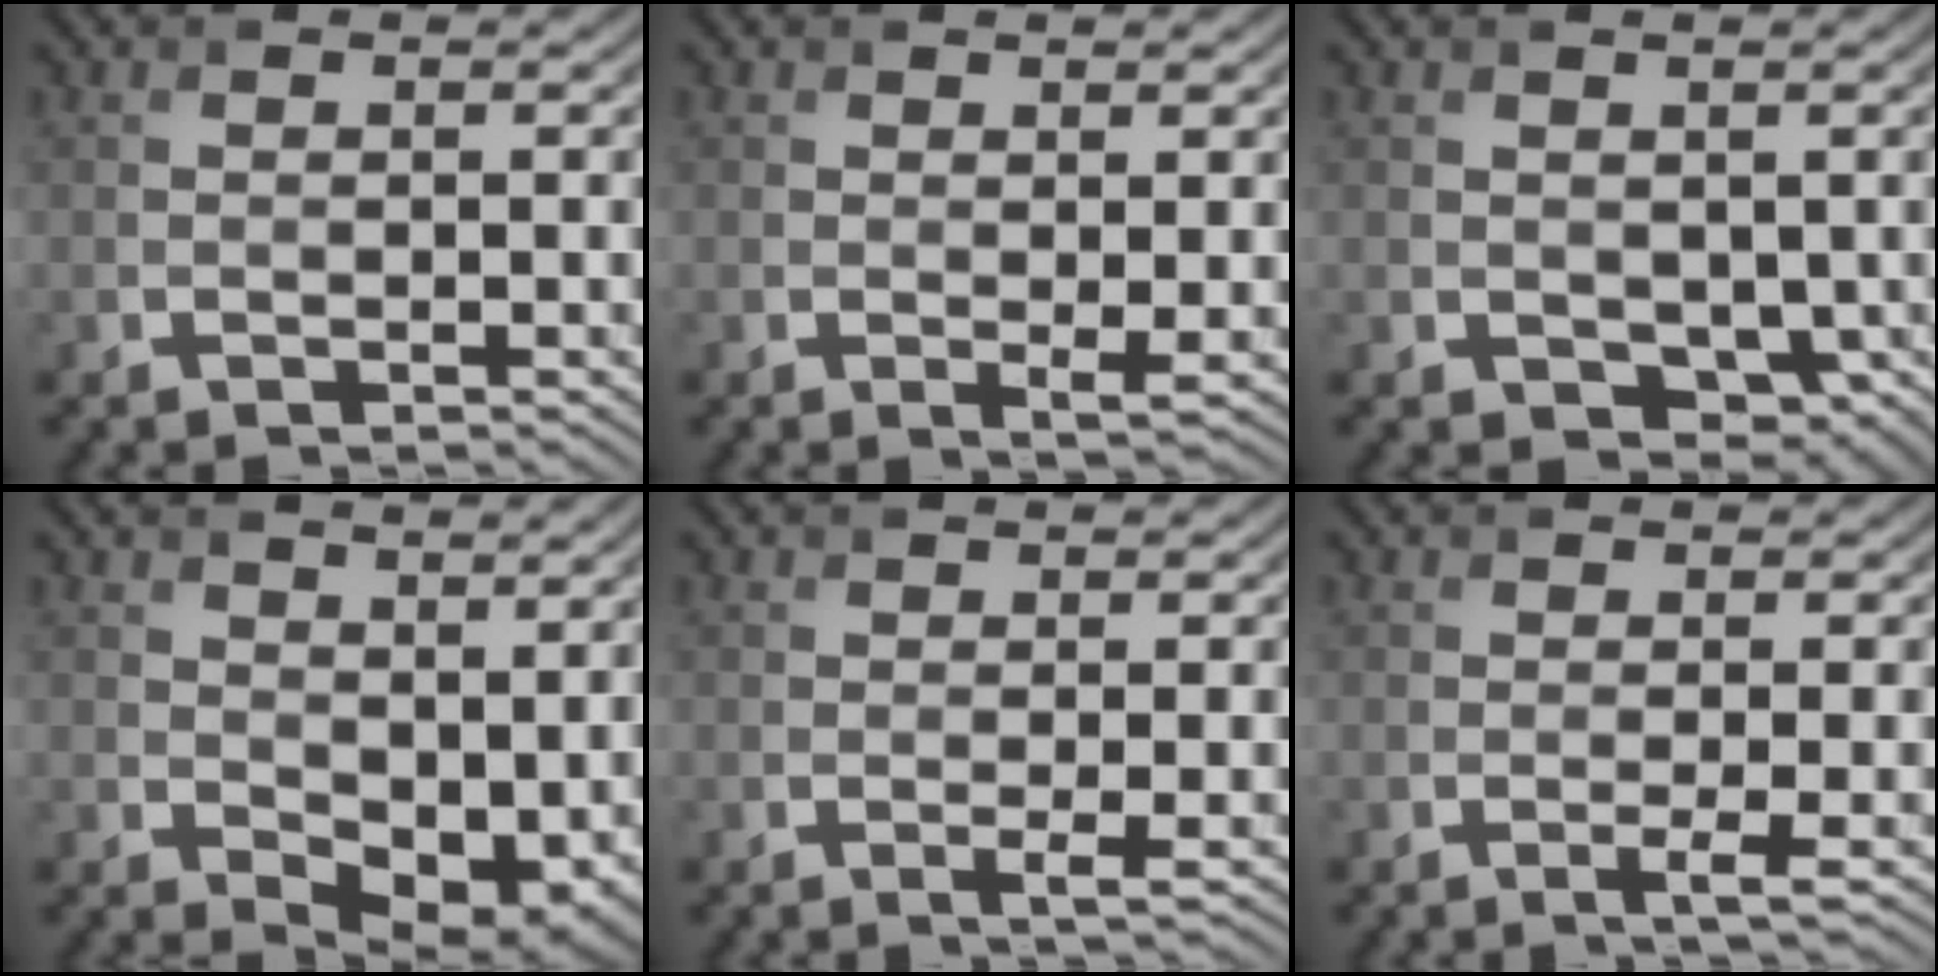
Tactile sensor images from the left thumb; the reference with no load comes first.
{"total": 1.1, "force": [0.6, -0.1, 0.9], "torque": [-0.014, -0.004, 0.009]}
{"total": 3.2, "force": [-0.1, 2.4, 2.1], "torque": [-0.041, -0.015, 0.001]}
{"total": 7.9, "force": [1.8, 5.1, 5.8], "torque": [-0.098, -0.025, 0.048]}
{"total": 1.1, "force": [0.0, 0.0, 1.1], "torque": [-0.023, -0.004, -0.004]}
{"total": 1.5, "force": [-0.3, 0.1, 1.5], "torque": [-0.030, -0.004, -0.008]}